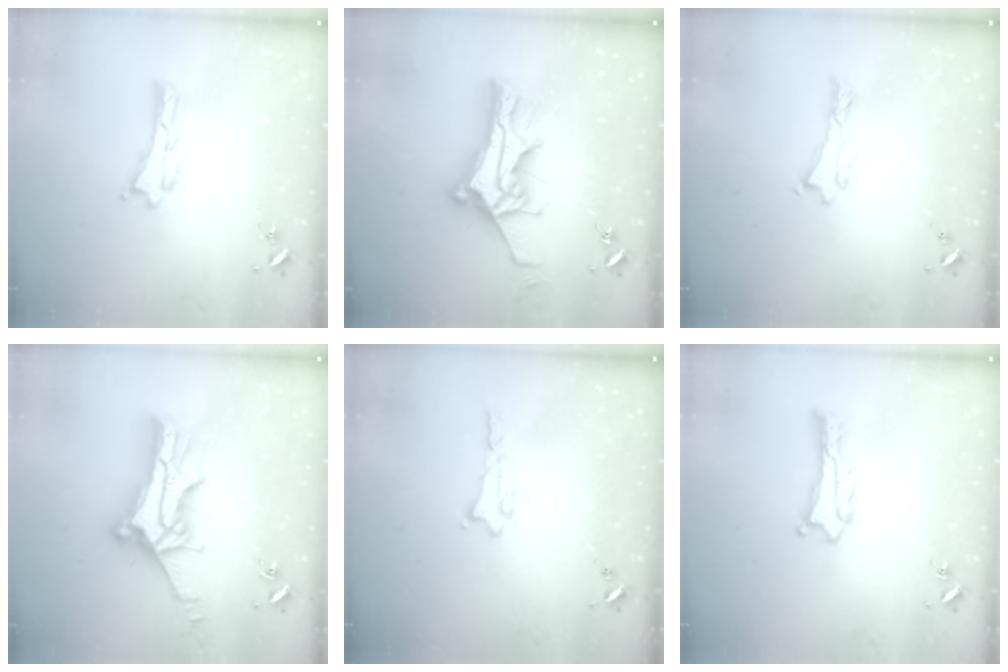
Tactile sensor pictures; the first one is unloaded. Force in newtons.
{"total": 11.4, "press": 11.4, "slide": 1.0}
{"total": 0.0}
{"total": 11.6, "press": 11.6, "slide": 1.1}
{"total": 0.9, "press": 0.9, "slide": 0.2}
{"total": 1.3, "press": 1.3, "slide": 0.0}